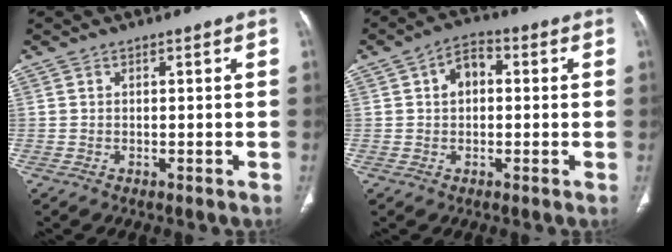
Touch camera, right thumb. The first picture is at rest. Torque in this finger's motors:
{"motor_torque": [-0.25, 0.40, -0.15, 0.31, 0.08]}